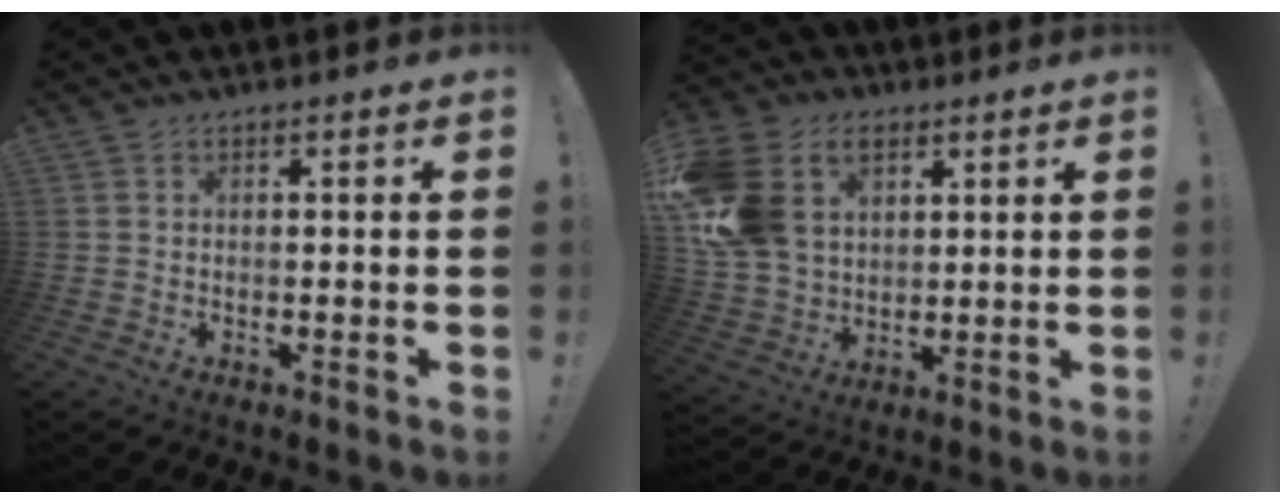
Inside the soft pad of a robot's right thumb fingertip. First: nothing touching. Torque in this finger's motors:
{"motor_torque": [2.33, 2.40, 1.03, 0.51, 0.31]}